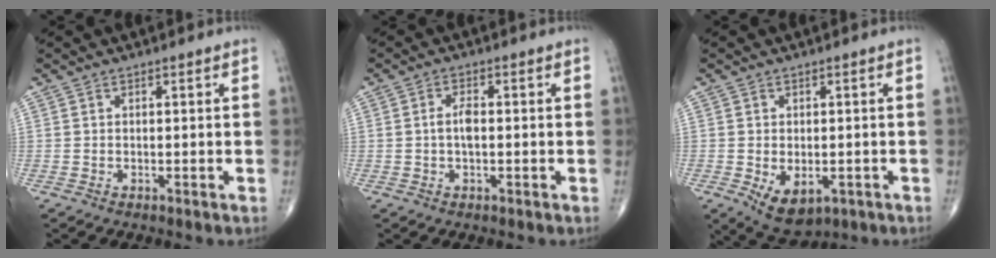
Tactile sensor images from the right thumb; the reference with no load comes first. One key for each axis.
{"total": 2.9, "fx": -0.1, "fy": 1.3, "fz": 2.6, "tx": -0.053, "ty": 0.006, "tz": -0.004}
{"total": 7.2, "fx": -2.2, "fy": 4.4, "fz": 5.2, "tx": -0.072, "ty": -0.005, "tz": -0.021}